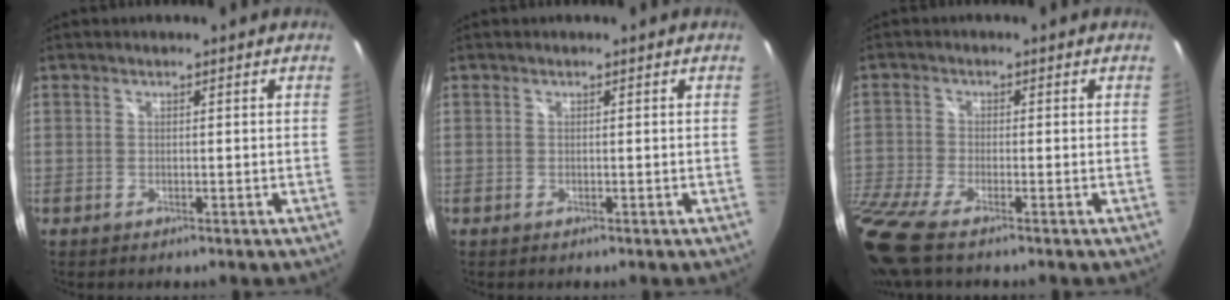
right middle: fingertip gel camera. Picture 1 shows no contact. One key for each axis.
{"total": 0.0}
{"total": 11.6, "fx": -8.6, "fy": 2.4, "fz": 7.4, "tx": -0.183, "ty": -0.047, "tz": -0.167}